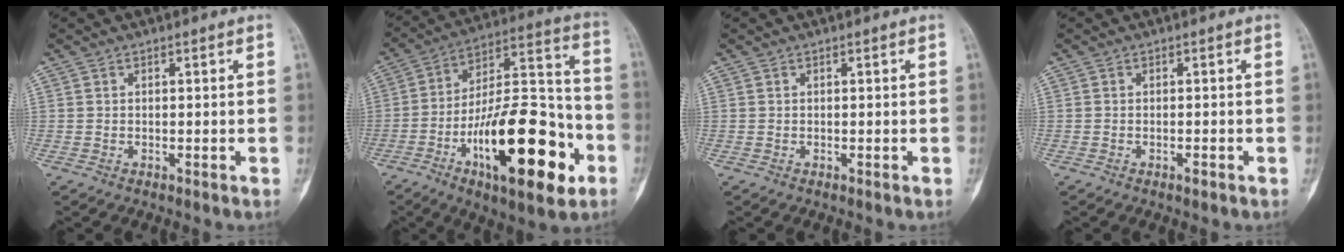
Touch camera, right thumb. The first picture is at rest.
{"total": 27.6, "force": [-10.7, 10.5, 23.1], "torque": [-0.366, 0.054, -0.164]}
{"total": 0.0}
{"total": 1.0, "force": [-0.6, 0.3, 0.7], "torque": [-0.015, 0.003, -0.009]}